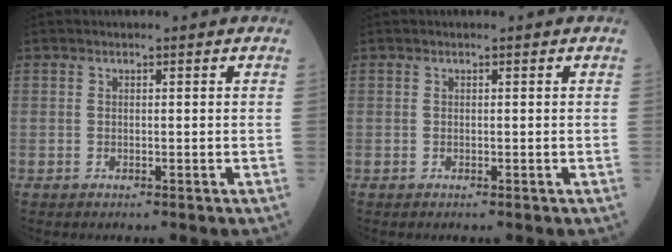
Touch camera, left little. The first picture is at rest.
{"total": 0.0}